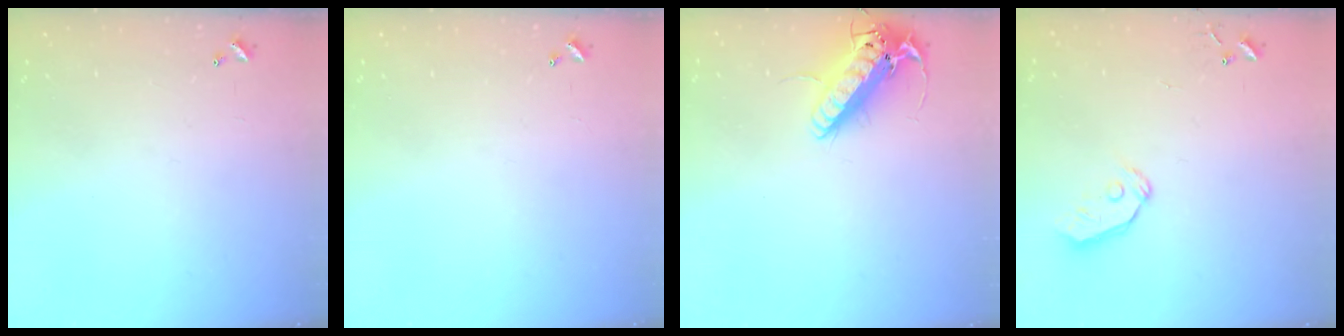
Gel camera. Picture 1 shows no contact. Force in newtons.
{"total": 0.0}
{"total": 16.7, "press": 16.4, "slide": 3.1}
{"total": 6.1, "press": 6.1, "slide": 0.6}